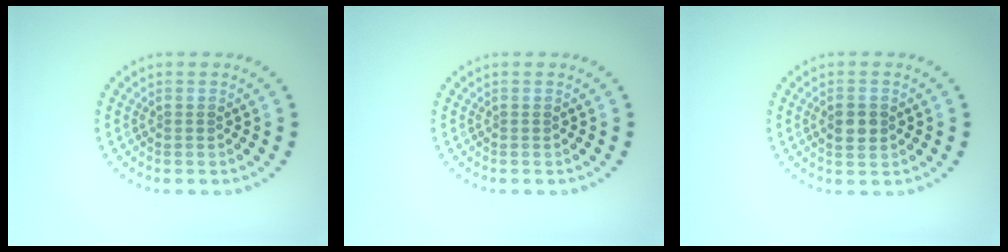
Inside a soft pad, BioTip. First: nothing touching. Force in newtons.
{"total": 0.0}
{"total": 2.0, "press": 2.0, "slide": 0.1}